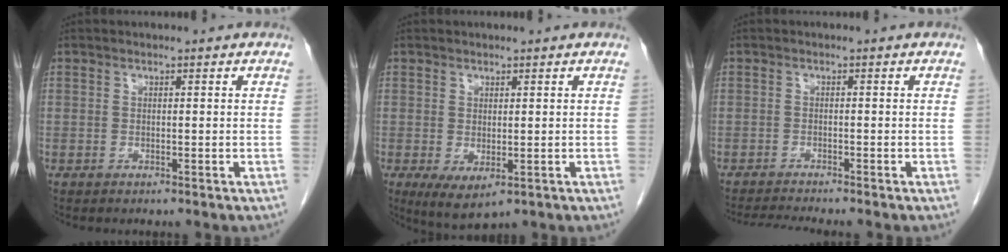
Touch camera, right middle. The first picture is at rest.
{"total": 4.5, "force": [-1.3, 1.9, 3.9], "torque": [-0.062, -0.015, -0.006]}
{"total": 3.8, "force": [-3.5, -0.9, 1.1], "torque": [-0.021, -0.017, -0.060]}